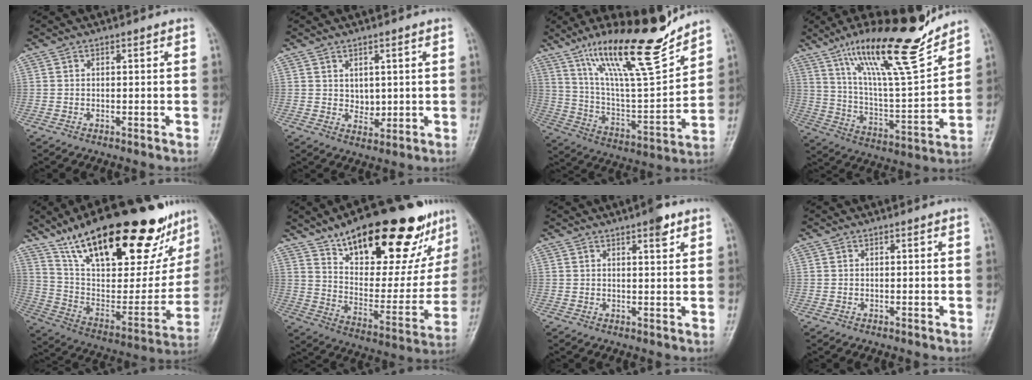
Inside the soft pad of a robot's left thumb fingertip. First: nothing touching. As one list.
[{"total": 3.6, "force": [0.9, 2.8, 2.1], "torque": [-0.016, -0.011, 0.021]}, {"total": 21.4, "force": [15.6, 4.0, 14.1], "torque": [-0.207, -0.080, 0.275]}, {"total": 21.1, "force": [15.4, 3.6, 13.9], "torque": [-0.202, -0.080, 0.267]}, {"total": 34.5, "force": [22.1, 12.5, 23.4], "torque": [-0.323, -0.043, 0.360]}, {"total": 30.1, "force": [18.8, 11.6, 20.5], "torque": [-0.259, -0.053, 0.292]}, {"total": 3.6, "force": [2.2, 1.0, 2.7], "torque": [-0.030, -0.009, 0.027]}, {"total": 0.0}]